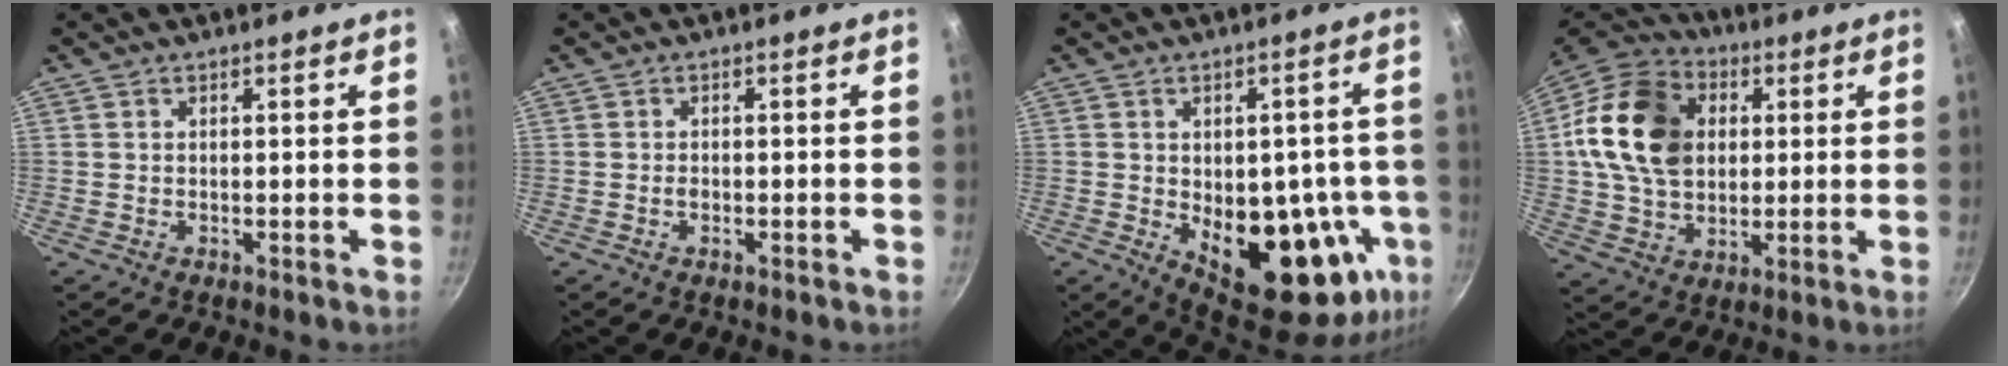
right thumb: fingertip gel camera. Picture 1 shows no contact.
{"total": 1.1, "force": [-0.4, 0.6, 0.8], "torque": [-0.018, 0.003, -0.010]}
{"total": 21.2, "force": [-5.0, 11.8, 16.9], "torque": [-0.155, -0.001, -0.046]}
{"total": 20.0, "force": [3.6, 15.0, 12.8], "torque": [-0.208, 0.014, 0.057]}